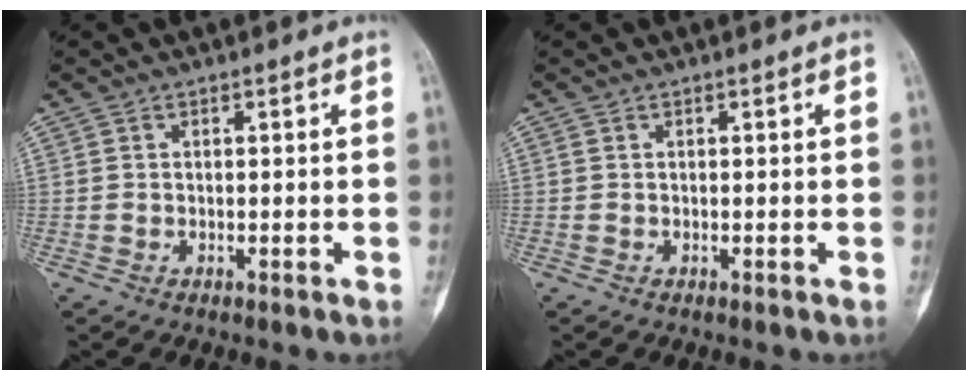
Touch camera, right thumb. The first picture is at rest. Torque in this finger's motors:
{"motor_torque": [0.23, -0.01, 0.03, -0.12, 0.09]}